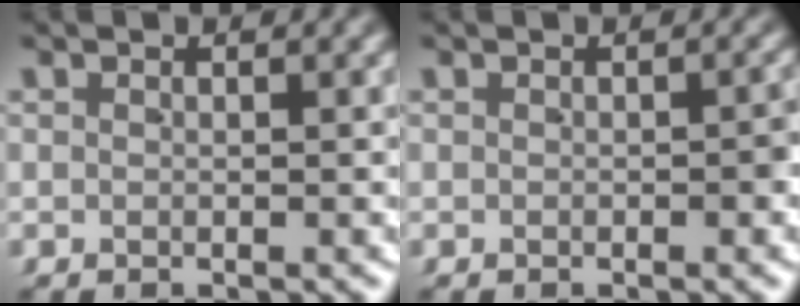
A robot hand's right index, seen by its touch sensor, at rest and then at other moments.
{"total": 1.0, "force": [-0.3, 0.4, 0.9], "torque": [-0.012, 0.000, -0.004]}